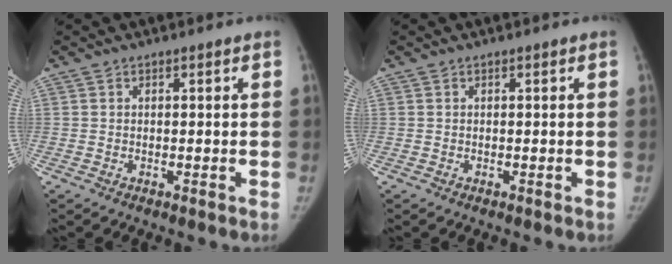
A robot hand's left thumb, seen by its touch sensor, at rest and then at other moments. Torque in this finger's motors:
{"motor_torque": [0.18, 0.18, 0.03, -0.10, 0.02]}